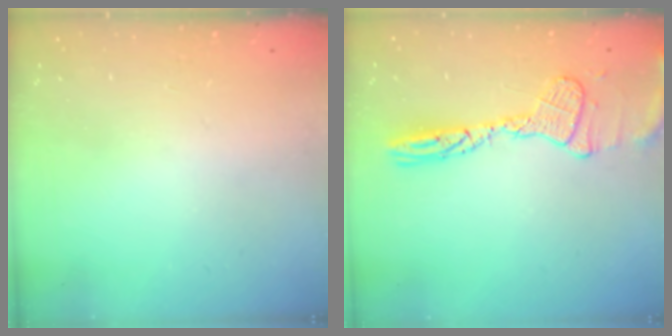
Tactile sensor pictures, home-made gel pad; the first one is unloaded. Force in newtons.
{"total": 12.8, "press": 12.7, "slide": 1.0}